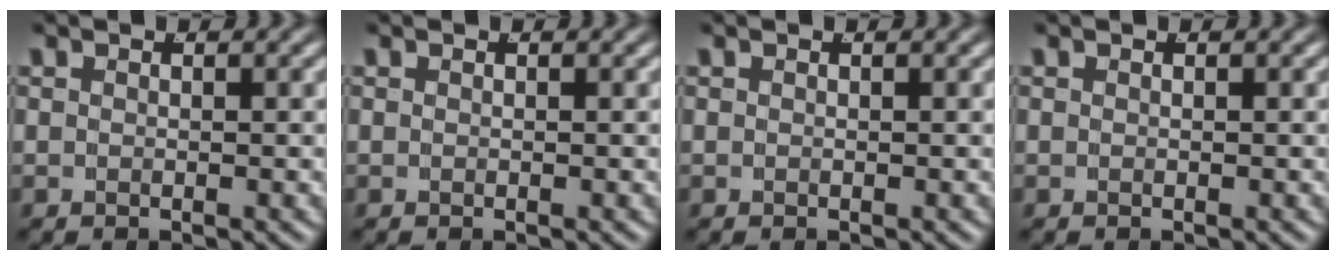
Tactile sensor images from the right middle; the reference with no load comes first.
{"total": 0.0}
{"total": 0.0}
{"total": 0.0}